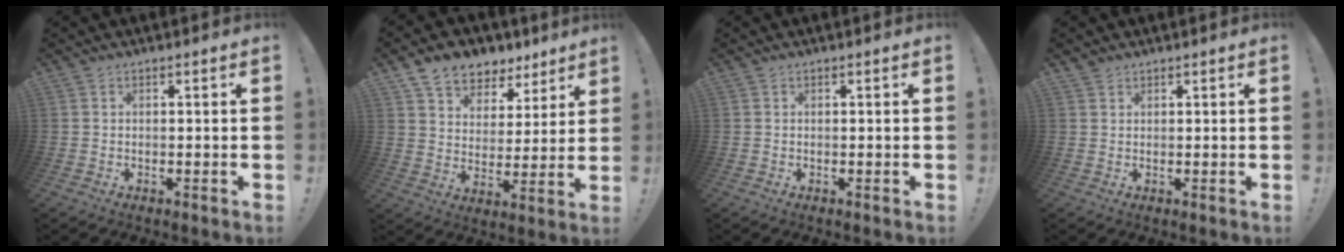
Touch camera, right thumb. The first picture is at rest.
{"total": 9.4, "force": [6.9, 6.0, 2.2], "torque": [-0.048, -0.047, 0.136]}
{"total": 0.0}
{"total": 1.3, "force": [1.1, 0.5, 0.2], "torque": [0.002, -0.007, 0.021]}